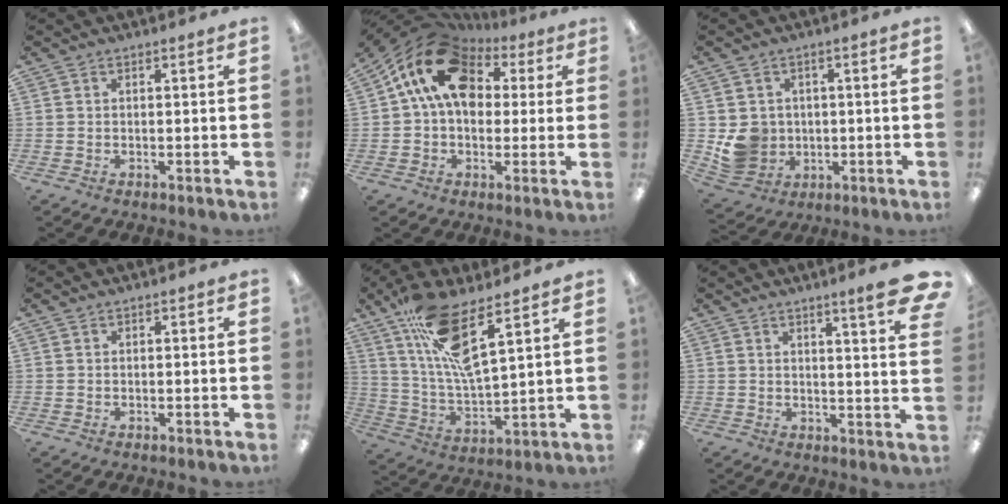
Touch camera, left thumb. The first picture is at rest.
{"total": 16.3, "force": [5.9, 11.5, 9.9], "torque": [-0.184, -0.010, 0.109]}
{"total": 7.9, "force": [0.1, 7.6, 2.0], "torque": [-0.043, 0.005, 0.013]}
{"total": 0.0}
{"total": 14.8, "force": [10.0, 3.3, 10.4], "torque": [-0.207, -0.047, 0.174]}
{"total": 7.6, "force": [5.4, 0.3, 5.3], "torque": [-0.066, -0.040, 0.083]}